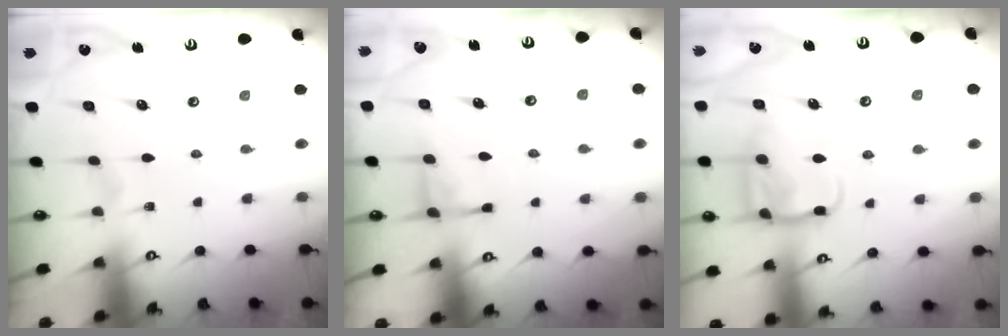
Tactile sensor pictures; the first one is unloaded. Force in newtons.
{"total": 4.2, "press": 4.1, "slide": 0.8}
{"total": 13.8, "press": 13.8, "slide": 1.3}